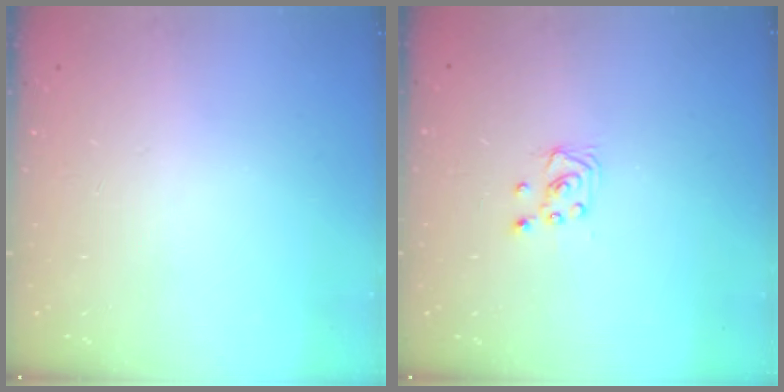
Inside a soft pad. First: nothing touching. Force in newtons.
{"total": 2.0, "press": 2.0, "slide": 0.2}